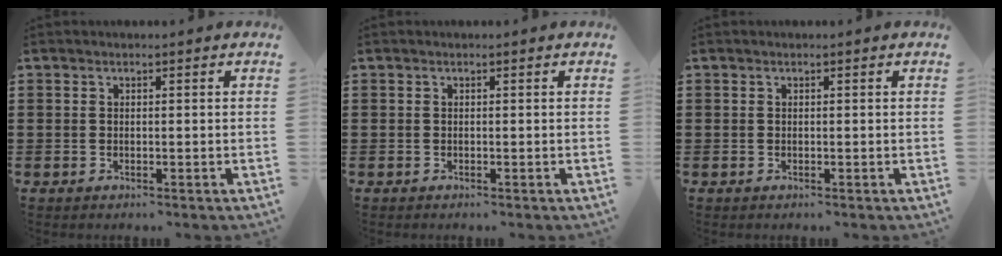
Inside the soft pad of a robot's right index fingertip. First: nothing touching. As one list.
[{"total": 0.0}, {"total": 0.0}]